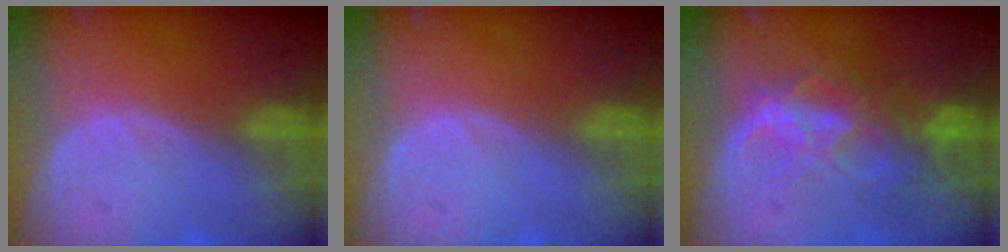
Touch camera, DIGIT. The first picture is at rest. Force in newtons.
{"total": 0.0}
{"total": 8.6, "press": 7.5, "slide": 4.2}